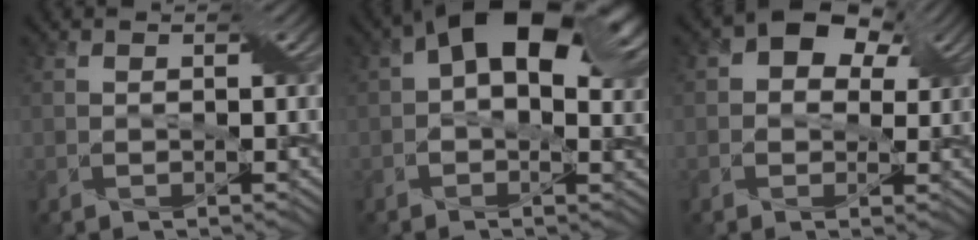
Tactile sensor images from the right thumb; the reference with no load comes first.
{"total": 14.9, "force": [4.9, 8.2, 11.5], "torque": [-0.176, 0.004, 0.078]}
{"total": 7.8, "force": [3.3, 5.5, 4.4], "torque": [-0.079, 0.021, 0.037]}